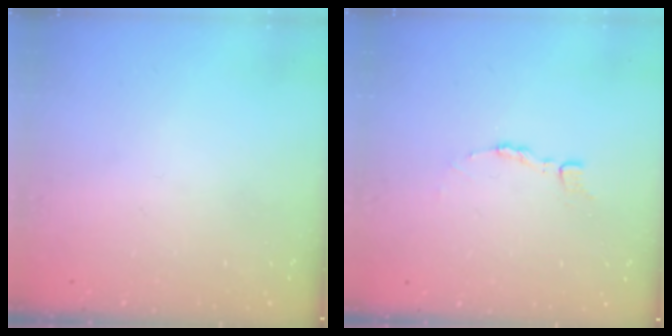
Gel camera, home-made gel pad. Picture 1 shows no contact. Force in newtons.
{"total": 2.9, "press": 2.9, "slide": 0.2}